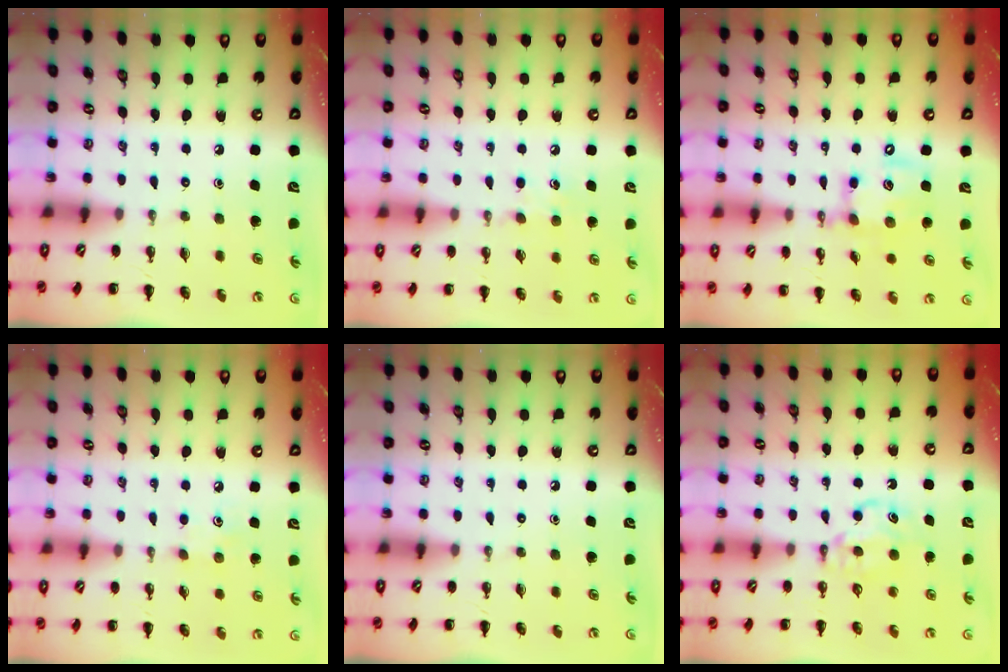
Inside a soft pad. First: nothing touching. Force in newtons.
{"total": 6.2, "press": 6.0, "slide": 1.7}
{"total": 12.4, "press": 12.2, "slide": 2.5}
{"total": 4.9, "press": 4.7, "slide": 1.3}
{"total": 0.0}
{"total": 6.5, "press": 6.5, "slide": 0.6}